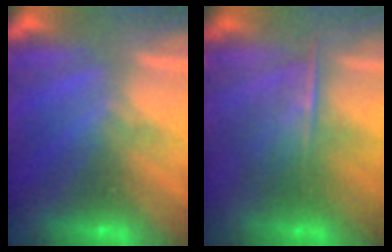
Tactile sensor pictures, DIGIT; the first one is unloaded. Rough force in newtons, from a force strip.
{"total": 2.1}